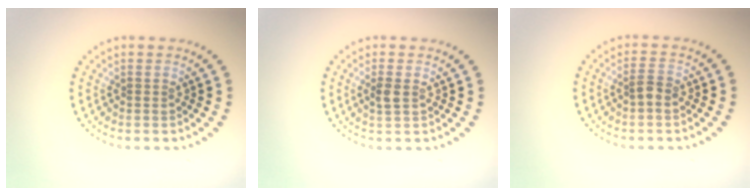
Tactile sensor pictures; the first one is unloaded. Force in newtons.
{"total": 1.2, "press": 1.2, "slide": 0.3}
{"total": 1.5, "press": 1.3, "slide": 0.6}